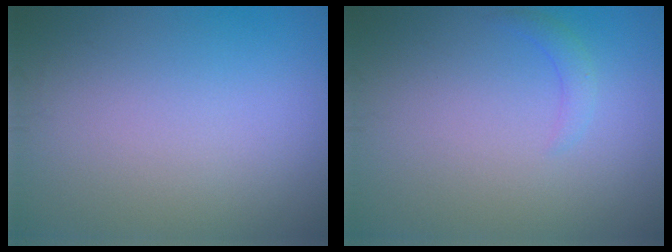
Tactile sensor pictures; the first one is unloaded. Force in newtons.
{"total": 1.3, "press": 1.3, "slide": 0.1}